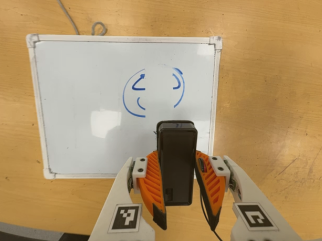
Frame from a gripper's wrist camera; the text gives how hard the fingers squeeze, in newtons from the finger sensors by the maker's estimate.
{"total": 5.3, "left": 4.1, "right": 6.4}